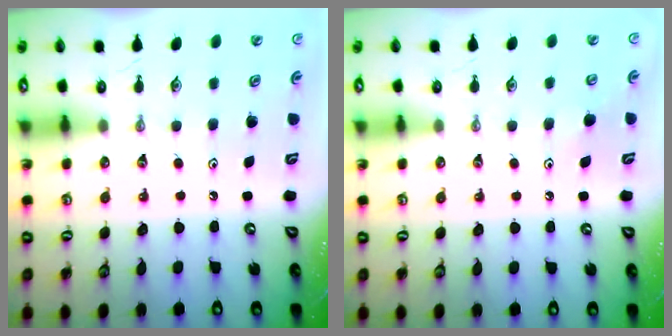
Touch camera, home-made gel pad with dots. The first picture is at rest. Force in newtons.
{"total": 5.2, "press": 4.9, "slide": 1.5}